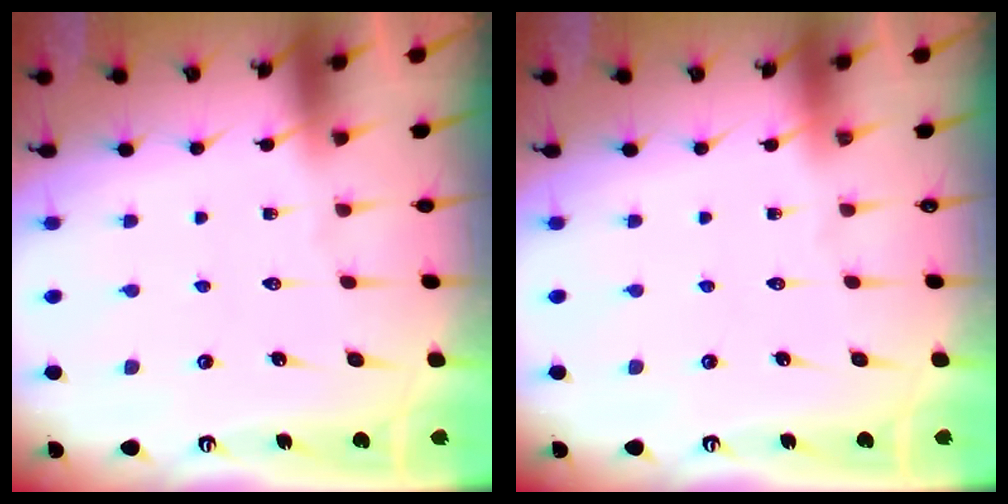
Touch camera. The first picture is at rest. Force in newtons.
{"total": 0.0}